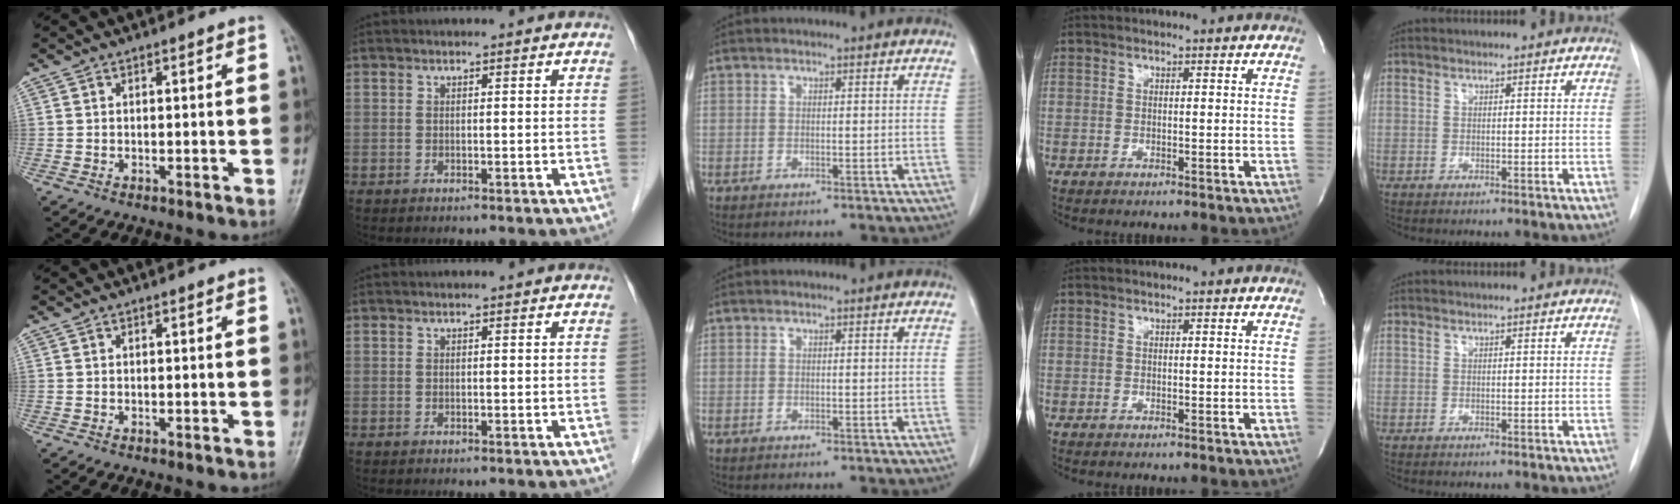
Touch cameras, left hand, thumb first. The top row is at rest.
{}